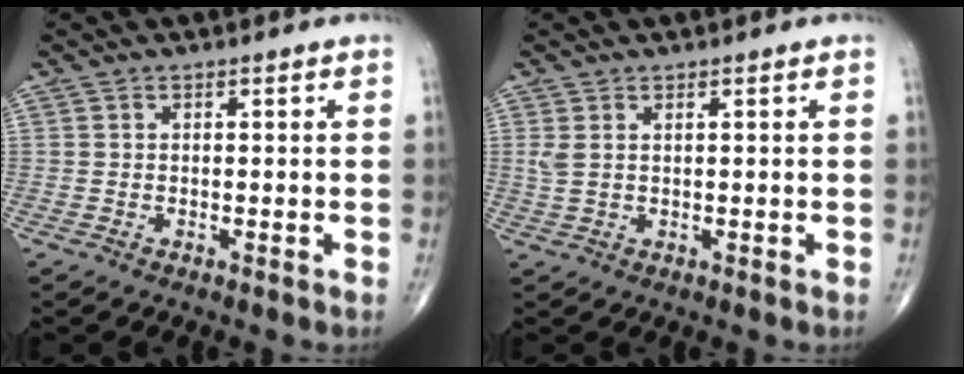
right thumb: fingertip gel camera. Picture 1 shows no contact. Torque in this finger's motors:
{"motor_torque": [-0.23, -0.15, 0.19, 0.21, 0.00]}